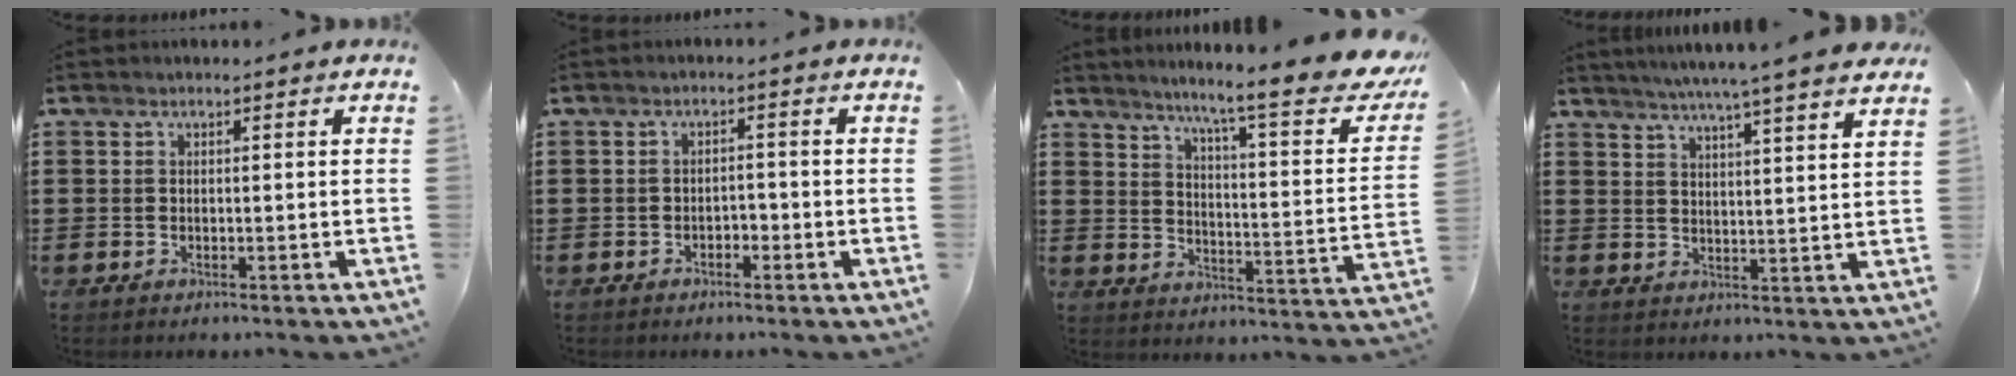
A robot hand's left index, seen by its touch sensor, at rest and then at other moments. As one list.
[{"total": 1.6, "force": [-1.3, 0.7, 0.4], "torque": [-0.015, 0.001, -0.031]}, {"total": 8.6, "force": [6.7, -0.1, 5.4], "torque": [-0.098, -0.058, 0.098]}, {"total": 4.9, "force": [4.5, -0.9, 1.7], "torque": [-0.050, -0.025, 0.075]}]